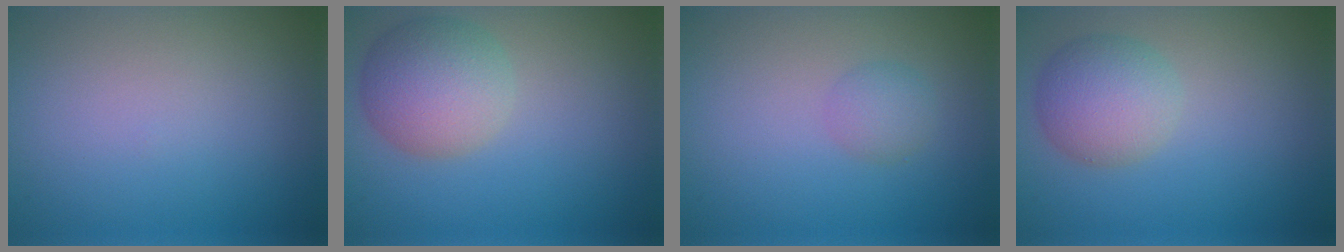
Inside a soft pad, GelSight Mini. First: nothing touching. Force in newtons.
{"total": 5.1, "press": 5.1, "slide": 0.4}
{"total": 1.6, "press": 1.6, "slide": 0.0}
{"total": 4.0, "press": 4.0, "slide": 0.2}